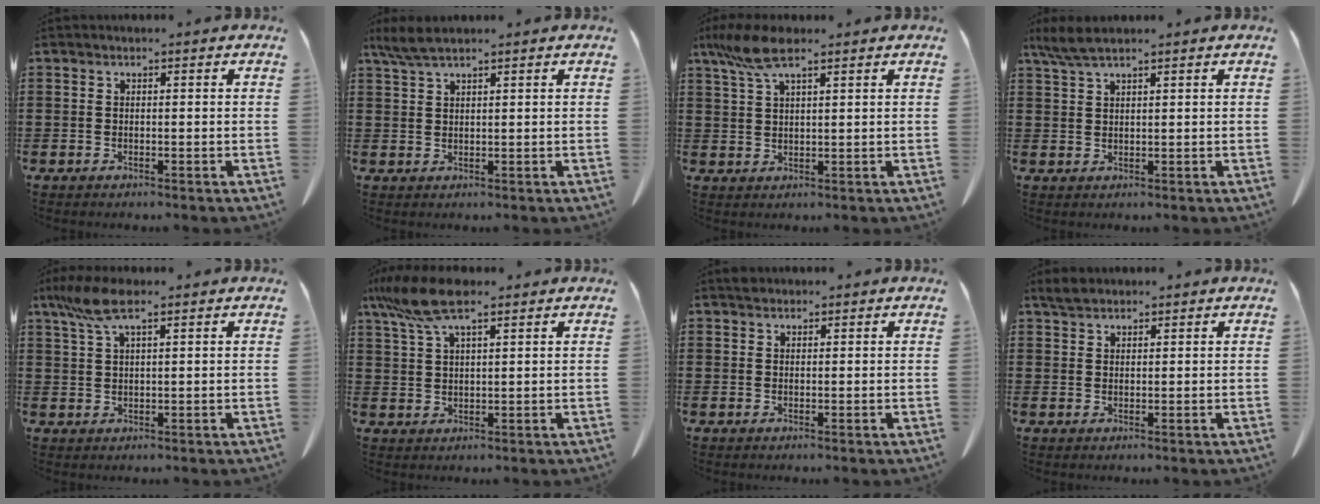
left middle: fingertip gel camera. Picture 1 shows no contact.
{"total": 3.2, "force": [2.3, 0.5, 2.1], "torque": [-0.046, 0.001, 0.043]}
{"total": 6.6, "force": [4.2, 1.7, 4.8], "torque": [-0.118, -0.004, 0.070]}
{"total": 3.5, "force": [2.6, 0.5, 2.3], "torque": [-0.051, 0.002, 0.048]}
{"total": 6.0, "force": [3.6, 1.5, 4.6], "torque": [-0.105, -0.001, 0.063]}
{"total": 8.3, "force": [5.7, 1.9, 5.8], "torque": [-0.140, -0.009, 0.099]}
{"total": 1.0, "force": [0.9, 0.5, 0.1], "torque": [-0.005, 0.003, 0.018]}
{"total": 2.2, "force": [1.9, 0.8, 0.8], "torque": [-0.021, 0.005, 0.037]}